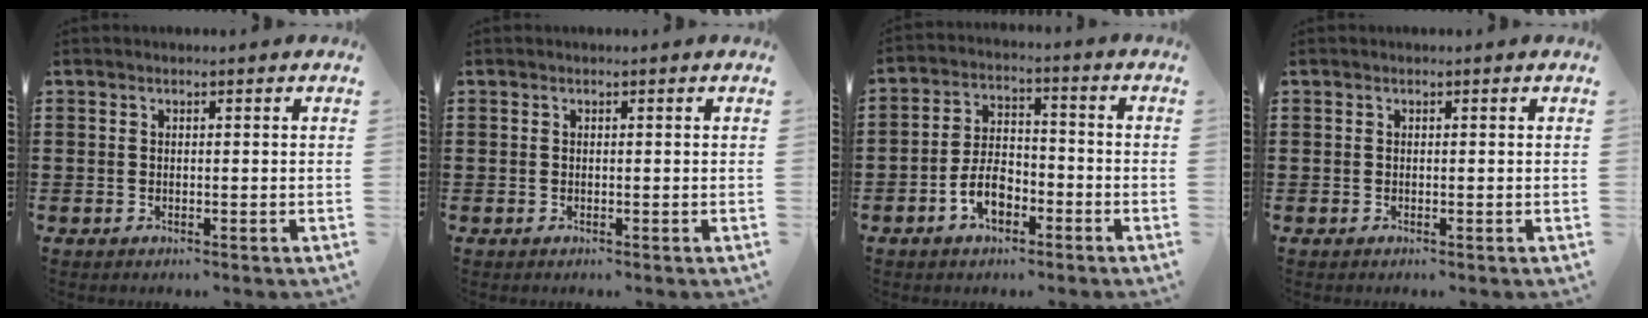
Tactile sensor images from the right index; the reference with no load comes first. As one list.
[{"total": 0.0}, {"total": 6.5, "force": [-3.0, 3.7, 4.4], "torque": [-0.095, 0.005, -0.059]}, {"total": 0.0}]